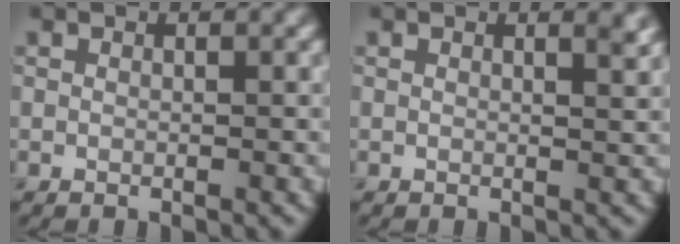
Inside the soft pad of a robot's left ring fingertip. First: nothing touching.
{"total": 1.6, "force": [1.1, 0.6, 1.1], "torque": [-0.005, 0.001, 0.010]}